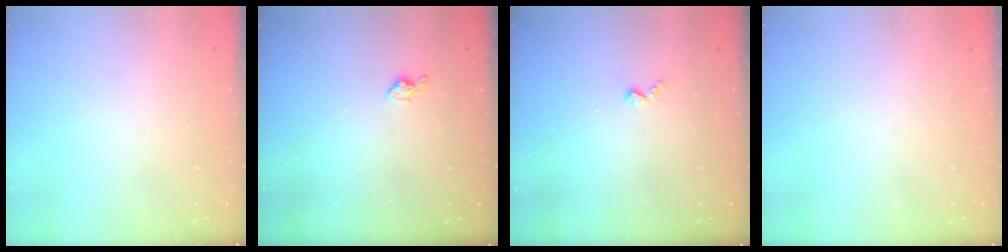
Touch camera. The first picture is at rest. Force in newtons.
{"total": 4.9, "press": 4.8, "slide": 0.5}
{"total": 3.7, "press": 3.6, "slide": 0.5}
{"total": 0.0}